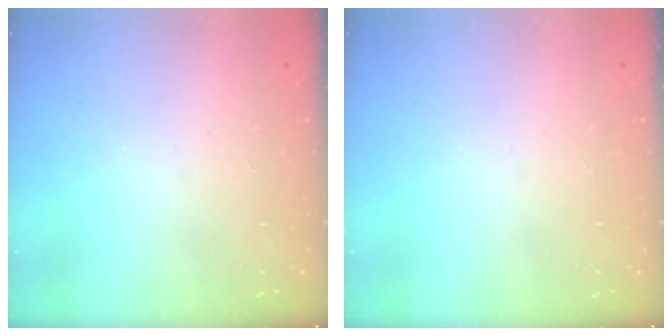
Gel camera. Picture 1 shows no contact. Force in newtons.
{"total": 0.0}